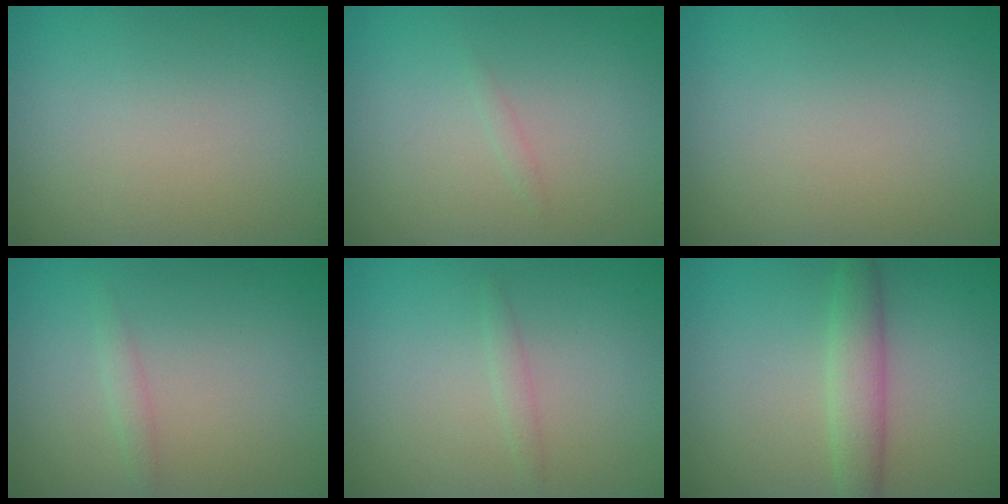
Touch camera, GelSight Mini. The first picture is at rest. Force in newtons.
{"total": 0.5, "press": 0.5, "slide": 0.0}
{"total": 0.0}
{"total": 1.0, "press": 1.0, "slide": 0.0}
{"total": 0.9, "press": 0.9, "slide": 0.1}
{"total": 2.4, "press": 2.4, "slide": 0.2}